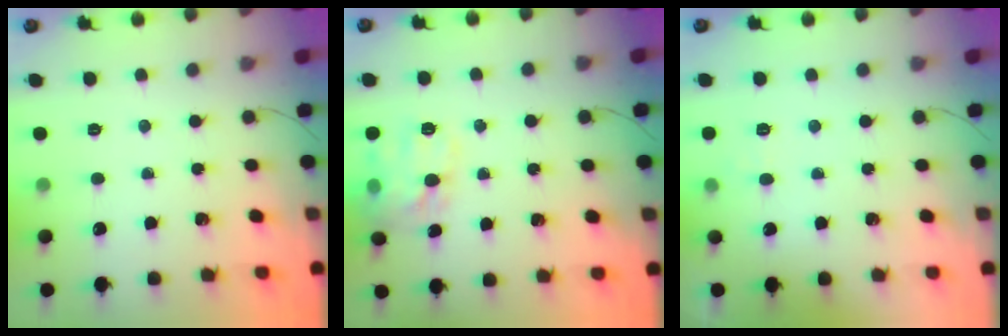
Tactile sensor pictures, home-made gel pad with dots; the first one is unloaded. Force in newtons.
{"total": 13.9, "press": 13.8, "slide": 1.0}
{"total": 3.0, "press": 2.6, "slide": 1.5}